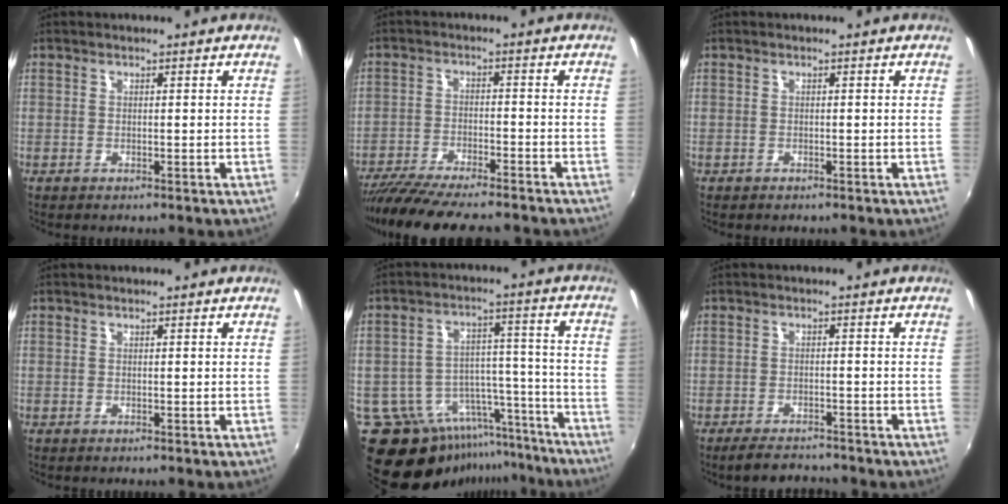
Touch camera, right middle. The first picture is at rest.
{"total": 13.9, "force": [-12.2, 1.7, 6.5], "torque": [-0.137, -0.033, -0.199]}
{"total": 0.5, "force": [-0.4, 0.3, 0.0], "torque": [-0.003, -0.003, -0.008]}
{"total": 0.0}
{"total": 17.9, "force": [-14.7, 8.4, 6.0], "torque": [-0.113, 0.031, -0.200]}
{"total": 5.0, "force": [-4.6, 1.3, 1.5], "torque": [-0.046, -0.008, -0.075]}